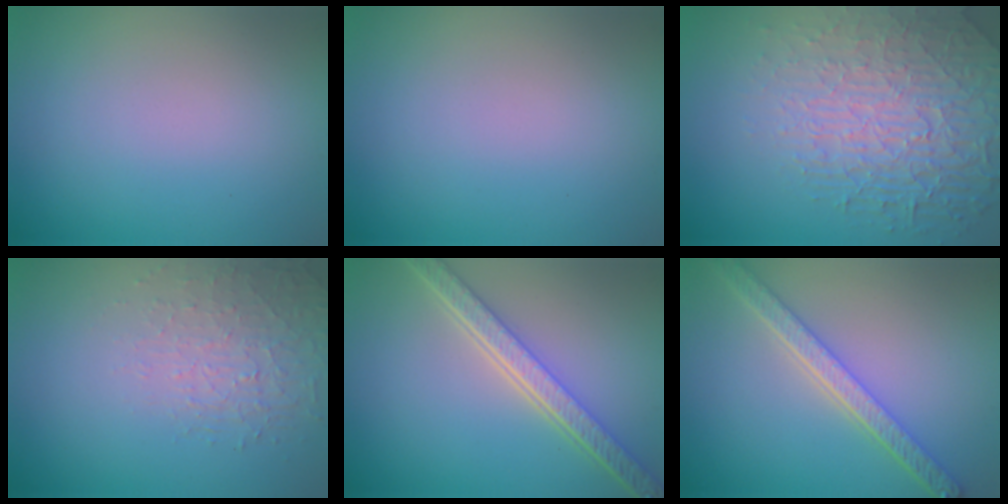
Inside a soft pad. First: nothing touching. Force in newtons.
{"total": 0.0}
{"total": 6.8, "press": 5.5, "slide": 4.1}
{"total": 1.6, "press": 1.0, "slide": 1.2}
{"total": 6.0, "press": 4.6, "slide": 3.8}
{"total": 4.7, "press": 3.7, "slide": 2.8}